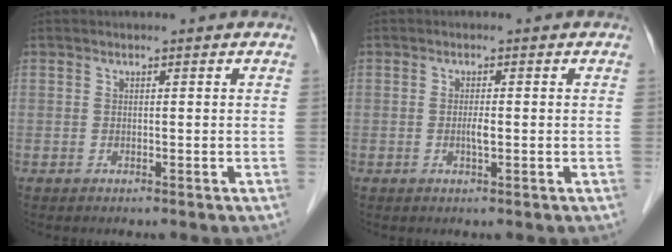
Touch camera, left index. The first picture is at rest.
{"total": 1.5, "force": [-0.5, 0.2, 1.5], "torque": [-0.029, -0.004, -0.009]}